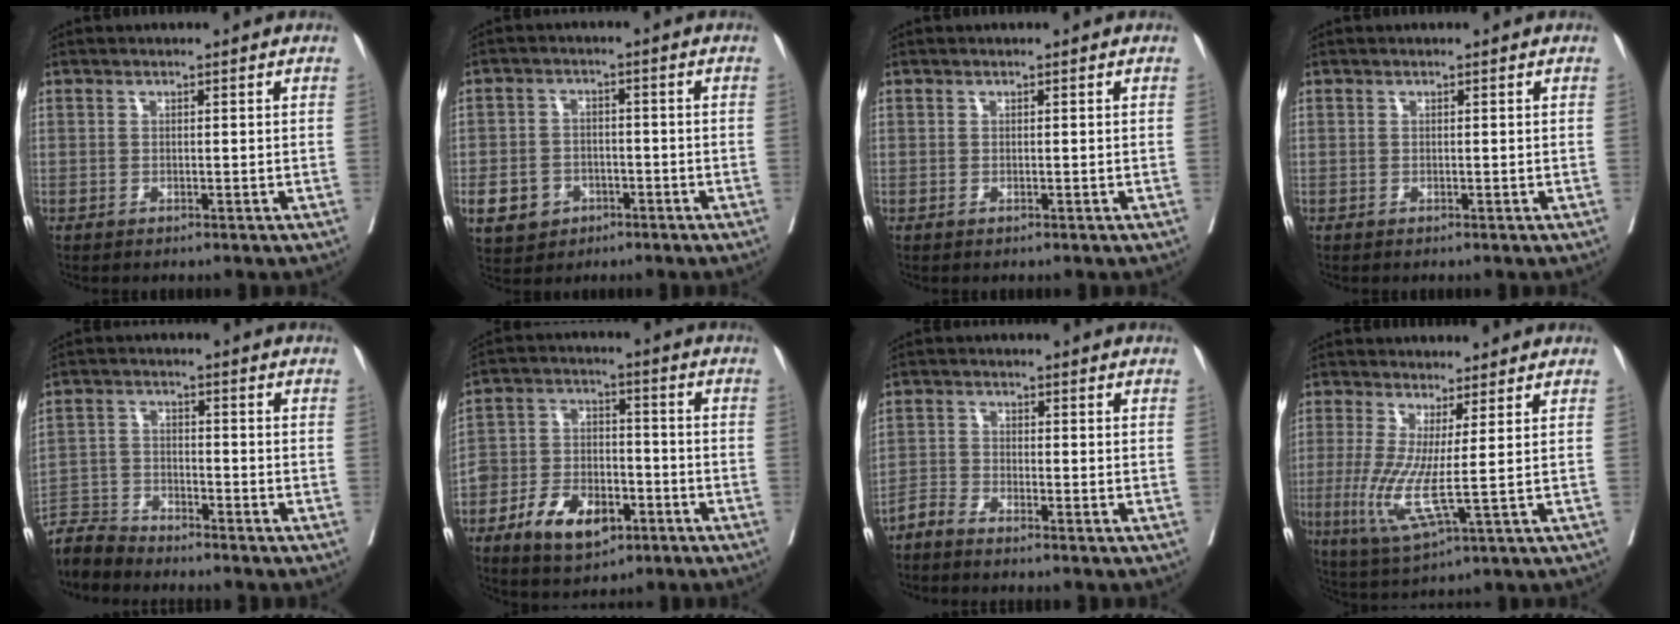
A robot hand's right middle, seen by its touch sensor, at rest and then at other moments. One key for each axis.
{"total": 7.6, "fx": -3.3, "fy": 6.3, "fz": 2.6, "tx": -0.057, "ty": 0.008, "tz": -0.044}
{"total": 0.0}
{"total": 0.0}
{"total": 5.4, "fx": -5.3, "fy": 0.4, "fz": -0.6, "tx": 0.013, "ty": -0.004, "tz": -0.103}
{"total": 10.6, "fx": -5.6, "fy": 5.9, "fz": 6.9, "tx": -0.124, "ty": 0.012, "tz": -0.095}
{"total": 2.2, "fx": -2.1, "fy": -0.1, "fz": 0.3, "tx": -0.007, "ty": -0.007, "tz": -0.048}
{"total": 7.6, "fx": -0.3, "fy": 0.0, "fz": 7.6, "tx": -0.166, "ty": -0.024, "tz": -0.003}